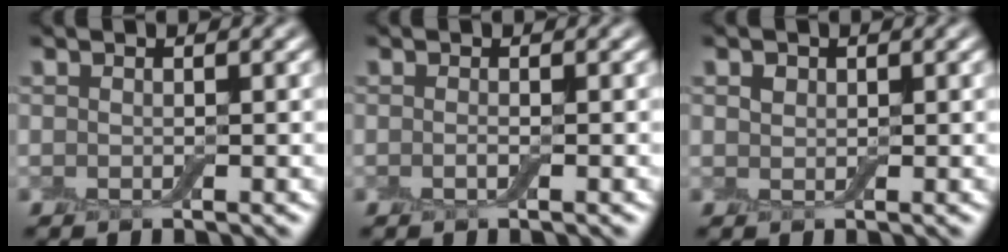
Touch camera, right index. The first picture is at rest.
{"total": 0.5, "force": [-0.2, 0.1, 0.5], "torque": [-0.011, -0.002, -0.005]}
{"total": 0.9, "force": [0.5, 0.7, 0.3], "torque": [-0.006, -0.001, 0.007]}